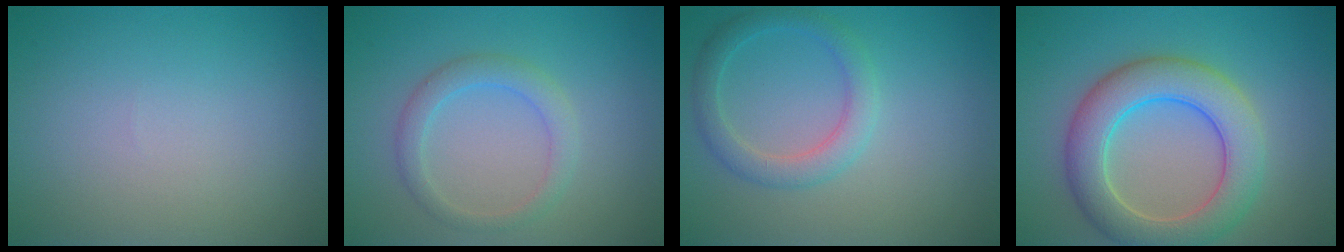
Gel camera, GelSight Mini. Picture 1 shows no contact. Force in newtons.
{"total": 2.4, "press": 2.4, "slide": 0.2}
{"total": 2.8, "press": 2.8, "slide": 0.1}
{"total": 7.0, "press": 7.0, "slide": 0.3}